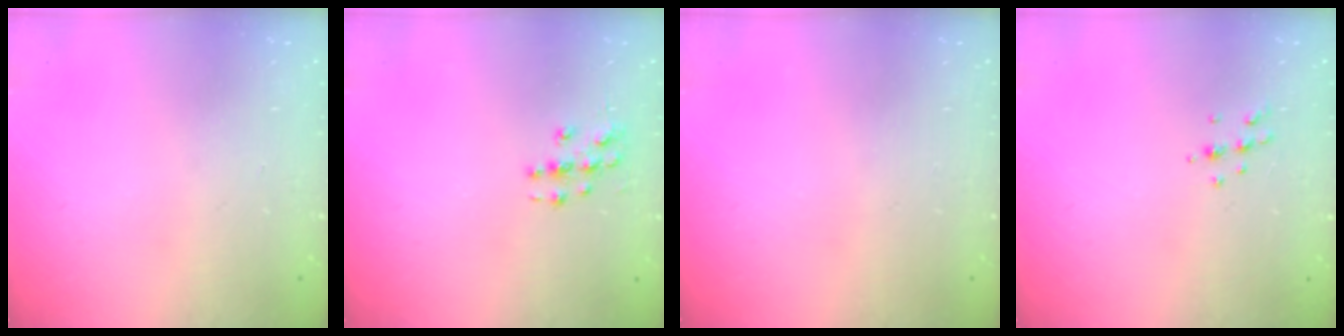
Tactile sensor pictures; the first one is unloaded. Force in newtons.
{"total": 3.7, "press": 3.7, "slide": 0.1}
{"total": 0.0}
{"total": 4.9, "press": 4.8, "slide": 1.1}